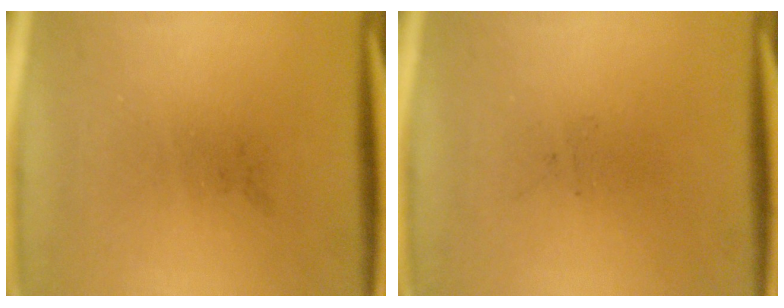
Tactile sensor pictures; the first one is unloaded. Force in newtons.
{"total": 0.0}